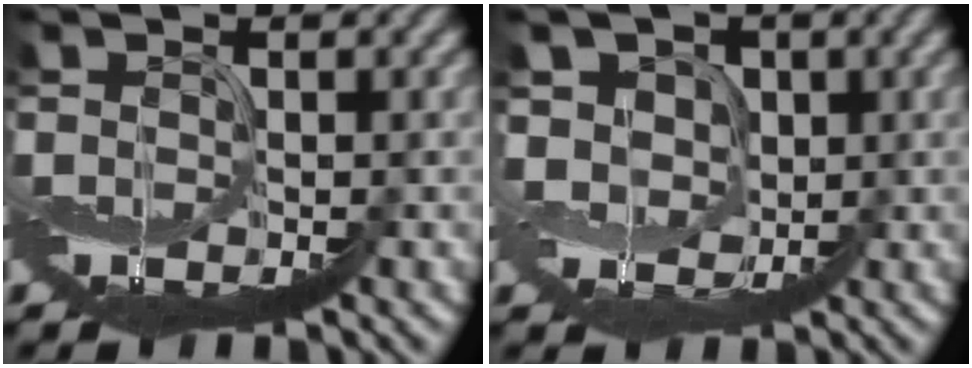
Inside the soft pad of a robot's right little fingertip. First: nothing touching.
{"total": 3.5, "force": [2.8, 2.2, 0.0], "torque": [-0.007, 0.031, 0.013]}